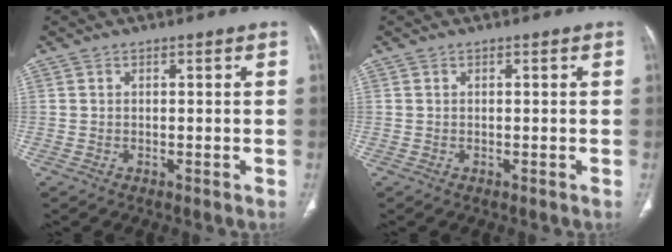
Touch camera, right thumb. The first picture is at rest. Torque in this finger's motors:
{"motor_torque": [-0.12, 0.12, -0.02, 0.01, 0.03]}